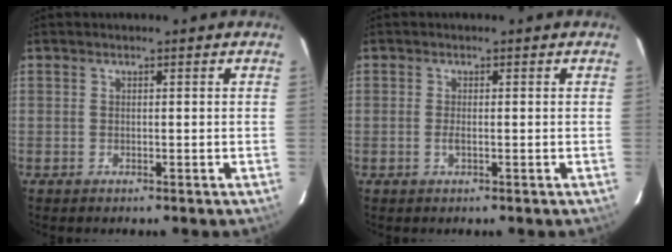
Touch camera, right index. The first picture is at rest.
{"total": 1.2, "force": [-0.3, 0.4, 1.1], "torque": [-0.025, -0.001, -0.007]}